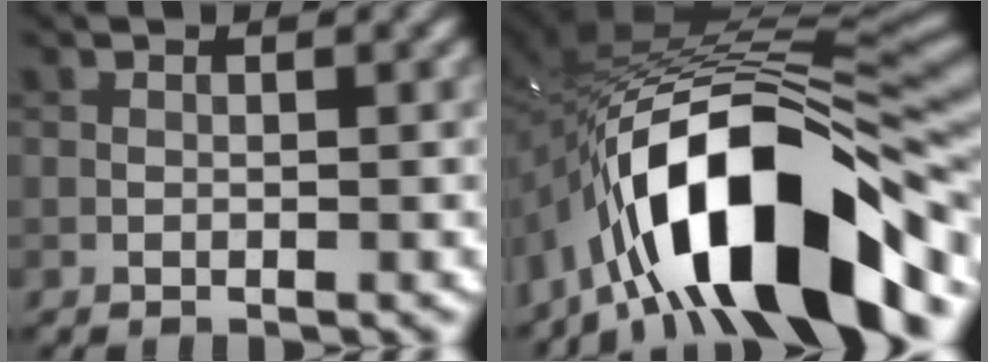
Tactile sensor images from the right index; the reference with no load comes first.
{"total": 15.6, "force": [-7.5, 5.9, 12.3], "torque": [-0.193, 0.019, -0.129]}